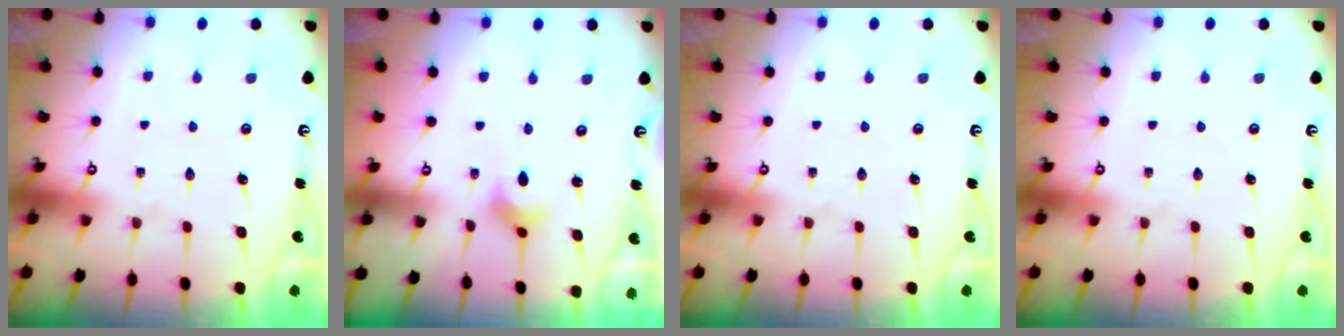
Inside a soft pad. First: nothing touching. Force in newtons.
{"total": 3.9, "press": 3.8, "slide": 0.8}
{"total": 0.0}
{"total": 0.0}